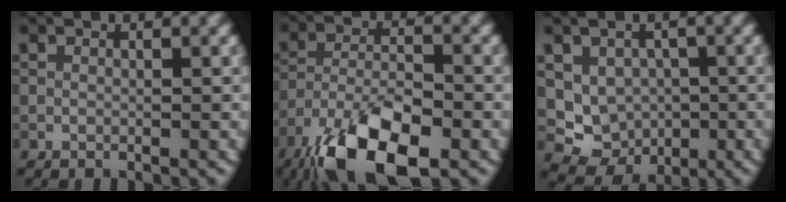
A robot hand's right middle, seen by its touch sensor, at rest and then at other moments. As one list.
[{"total": 10.1, "force": [-6.2, 3.8, 7.0], "torque": [-0.132, -0.011, -0.120]}, {"total": 4.4, "force": [-0.1, 3.9, 2.0], "torque": [-0.030, -0.016, 0.007]}]